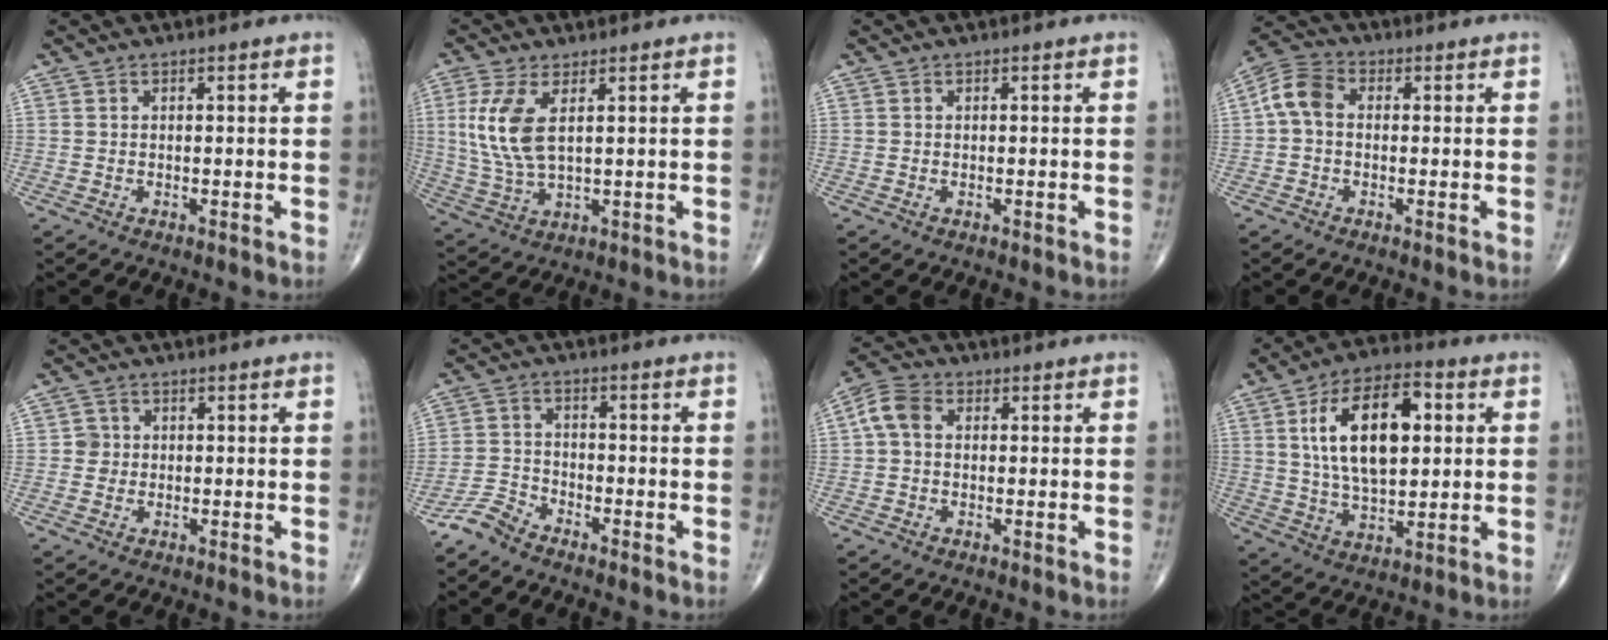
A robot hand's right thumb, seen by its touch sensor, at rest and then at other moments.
{"total": 9.5, "force": [2.5, 4.0, 8.3], "torque": [-0.194, -0.010, 0.059]}
{"total": 0.0}
{"total": 6.4, "force": [0.2, 4.5, 4.6], "torque": [-0.086, 0.020, -0.009]}
{"total": 1.9, "force": [0.0, 1.9, 0.2], "torque": [0.009, 0.006, -0.004]}
{"total": 4.1, "force": [-3.9, 1.1, 0.9], "torque": [-0.014, 0.009, -0.087]}
{"total": 5.3, "force": [0.6, 3.9, 3.6], "torque": [-0.076, 0.018, 0.004]}
{"total": 18.0, "force": [4.0, 9.2, 15.0], "torque": [-0.242, 0.005, 0.067]}